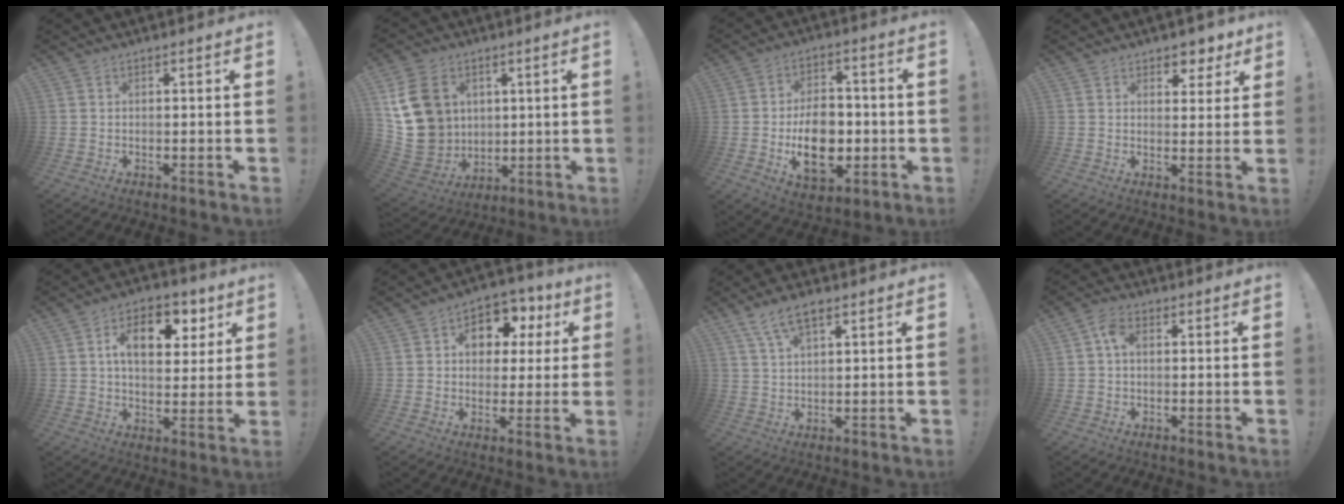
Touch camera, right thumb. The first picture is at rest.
{"total": 16.9, "force": [5.9, 14.1, 7.1], "torque": [-0.137, -0.013, 0.125]}
{"total": 15.0, "force": [-2.8, 10.8, 9.9], "torque": [-0.154, 0.013, -0.043]}
{"total": 5.6, "force": [4.1, 3.7, 1.0], "torque": [0.012, -0.038, 0.074]}
{"total": 12.4, "force": [4.7, 7.7, 8.6], "torque": [-0.121, -0.009, 0.080]}
{"total": 10.3, "force": [3.4, 8.0, 5.6], "torque": [-0.071, -0.013, 0.065]}
{"total": 7.1, "force": [4.1, 2.9, 5.1], "torque": [-0.093, -0.008, 0.076]}
{"total": 4.8, "force": [0.7, 3.1, 3.6], "torque": [-0.069, 0.013, 0.015]}